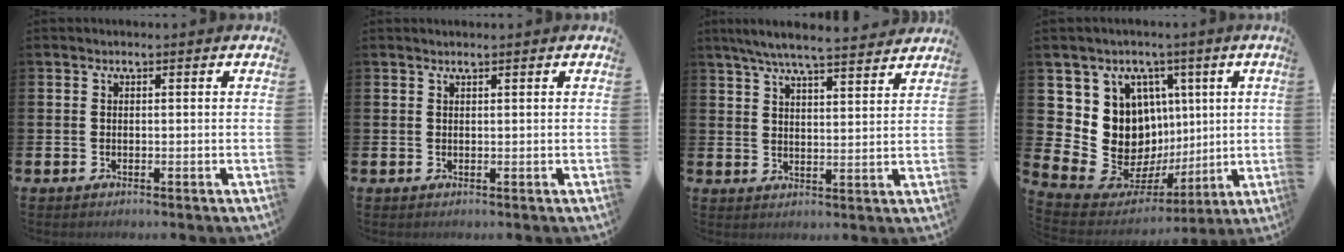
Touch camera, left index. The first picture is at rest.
{"total": 0.5, "force": [0.5, 0.0, 0.1], "torque": [0.001, -0.002, 0.009]}
{"total": 6.6, "force": [6.3, 0.3, 2.2], "torque": [-0.054, -0.034, 0.110]}
{"total": 10.2, "force": [1.0, 9.8, 2.8], "torque": [-0.112, -0.029, 0.026]}